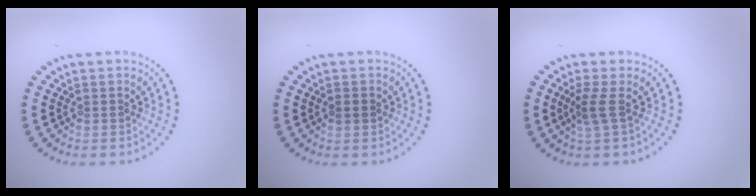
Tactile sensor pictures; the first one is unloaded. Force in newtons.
{"total": 1.1, "press": 1.1, "slide": 0.1}
{"total": 1.9, "press": 1.2, "slide": 1.4}